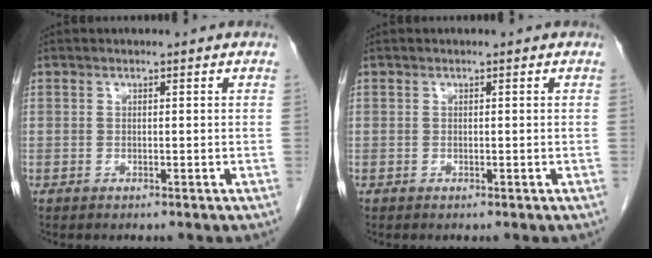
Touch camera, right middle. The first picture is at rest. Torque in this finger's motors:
{"motor_torque": [0.05, -0.18, 0.04, 0.01]}